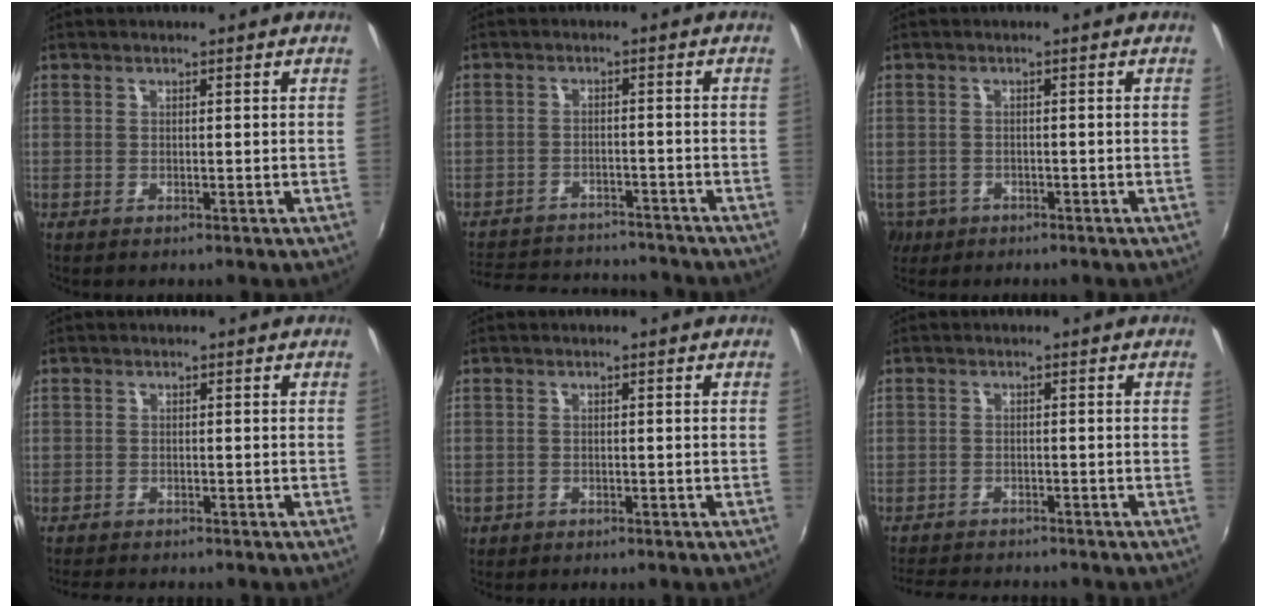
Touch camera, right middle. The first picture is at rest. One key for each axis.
{"total": 14.6, "fx": -12.8, "fy": 5.6, "fz": 4.4, "tx": -0.119, "ty": 0.027, "tz": -0.178}
{"total": 5.1, "fx": -2.5, "fy": 4.1, "fz": 1.8, "tx": -0.052, "ty": -0.007, "tz": -0.039}
{"total": 2.5, "fx": -2.1, "fy": 1.2, "fz": 0.3, "tx": -0.011, "ty": -0.001, "tz": -0.040}
{"total": 1.6, "fx": -0.7, "fy": 1.3, "fz": 0.4, "tx": -0.012, "ty": -0.004, "tz": -0.011}
{"total": 5.8, "fx": -5.2, "fy": 2.3, "fz": 1.2, "tx": -0.043, "ty": 0.005, "tz": -0.086}